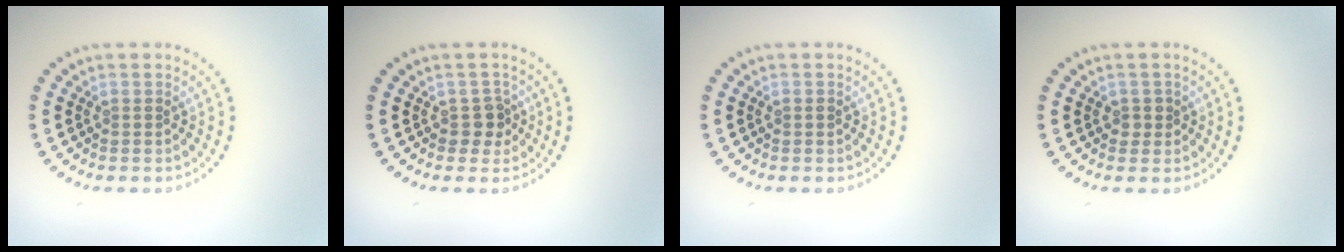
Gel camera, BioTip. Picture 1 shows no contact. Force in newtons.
{"total": 1.8, "press": 1.6, "slide": 0.9}
{"total": 0.8, "press": 0.7, "slide": 0.1}
{"total": 0.8, "press": 0.8, "slide": 0.3}